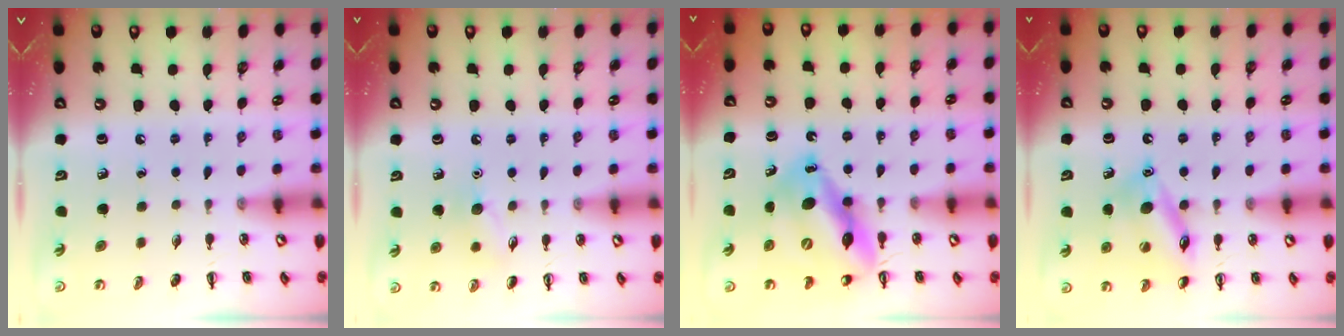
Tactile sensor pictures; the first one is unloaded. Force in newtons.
{"total": 8.5, "press": 8.4, "slide": 1.7}
{"total": 15.7, "press": 14.9, "slide": 4.8}
{"total": 14.5, "press": 14.4, "slide": 1.7}